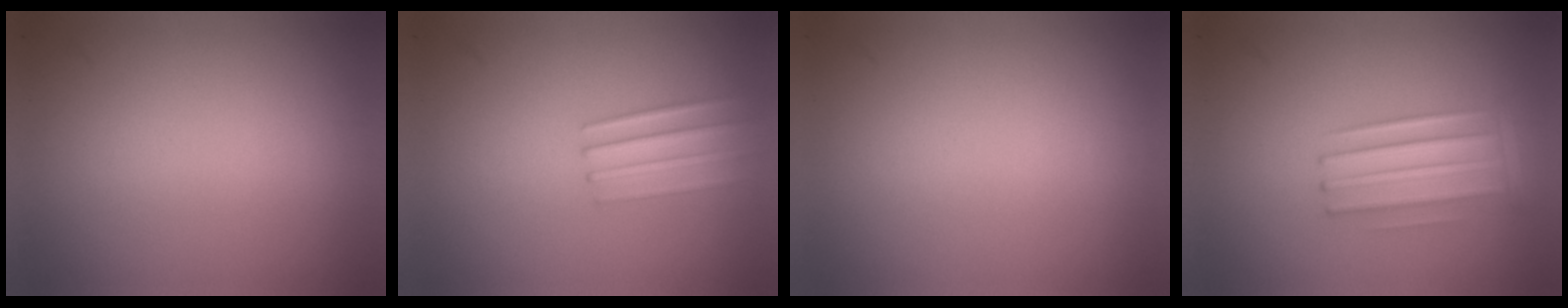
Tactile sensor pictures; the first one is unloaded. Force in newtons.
{"total": 2.1}
{"total": 0.0}
{"total": 2.8}